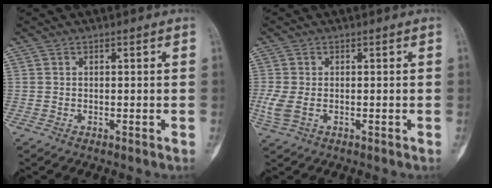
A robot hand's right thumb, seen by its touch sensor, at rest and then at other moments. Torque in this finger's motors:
{"motor_torque": [0.02, 0.01, 0.54, 0.30, 0.07]}